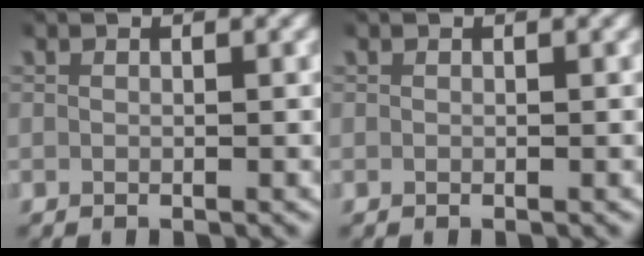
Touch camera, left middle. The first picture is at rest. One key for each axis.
{"total": 0.0}